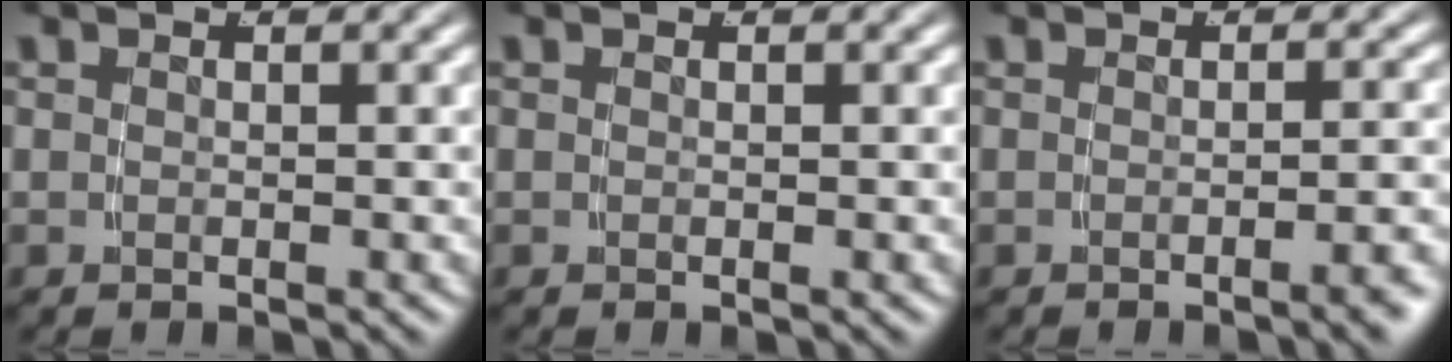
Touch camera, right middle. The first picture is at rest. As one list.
[{"total": 0.0}, {"total": 1.7, "force": [-1.2, -0.3, 1.2], "torque": [-0.012, 0.012, -0.024]}]